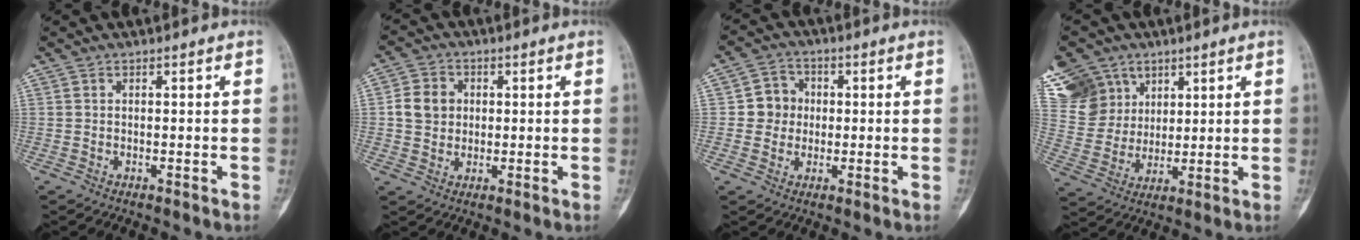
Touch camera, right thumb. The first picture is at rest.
{"total": 6.6, "force": [0.9, 5.7, 3.2], "torque": [-0.038, 0.004, 0.011]}
{"total": 6.1, "force": [0.3, 5.8, 1.9], "torque": [0.005, 0.010, -0.003]}
{"total": 17.0, "force": [9.1, 13.2, 5.6], "torque": [-0.105, -0.002, 0.194]}